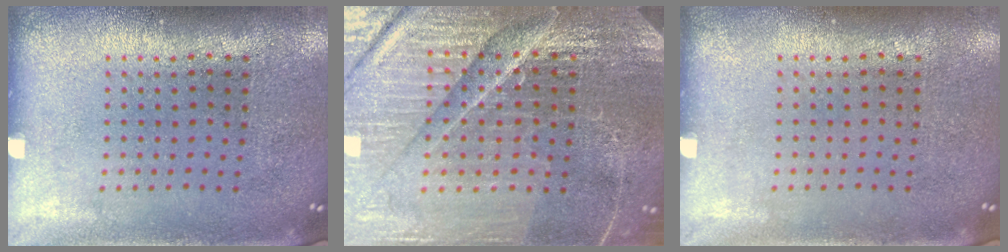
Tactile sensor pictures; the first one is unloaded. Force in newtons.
{"total": 6.0, "press": 5.4, "slide": 2.6}
{"total": 0.0}